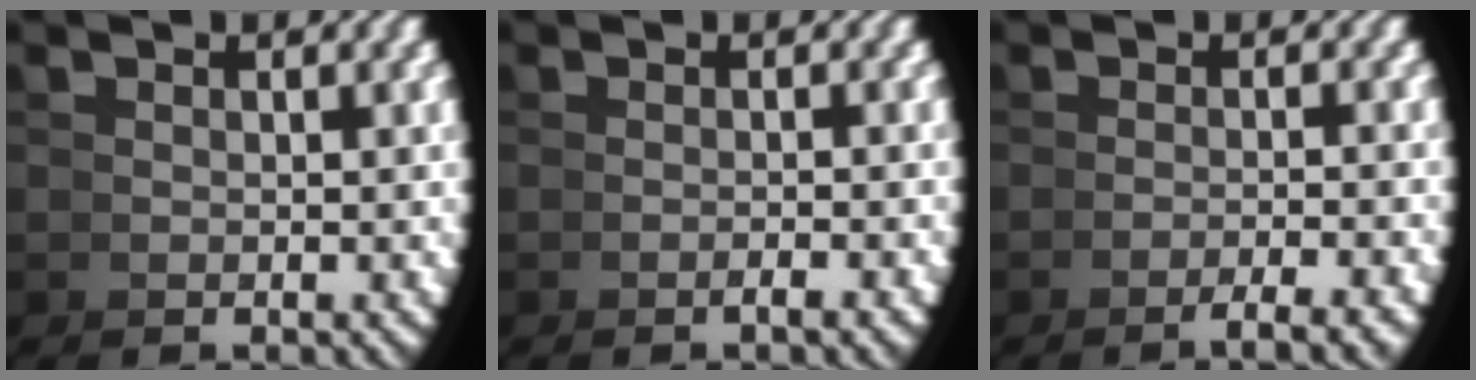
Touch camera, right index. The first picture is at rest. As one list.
[{"total": 1.2, "force": [-0.9, -0.2, 0.8], "torque": [-0.002, 0.012, -0.021]}, {"total": 2.9, "force": [-2.1, -0.2, 2.0], "torque": [-0.006, 0.015, -0.042]}]